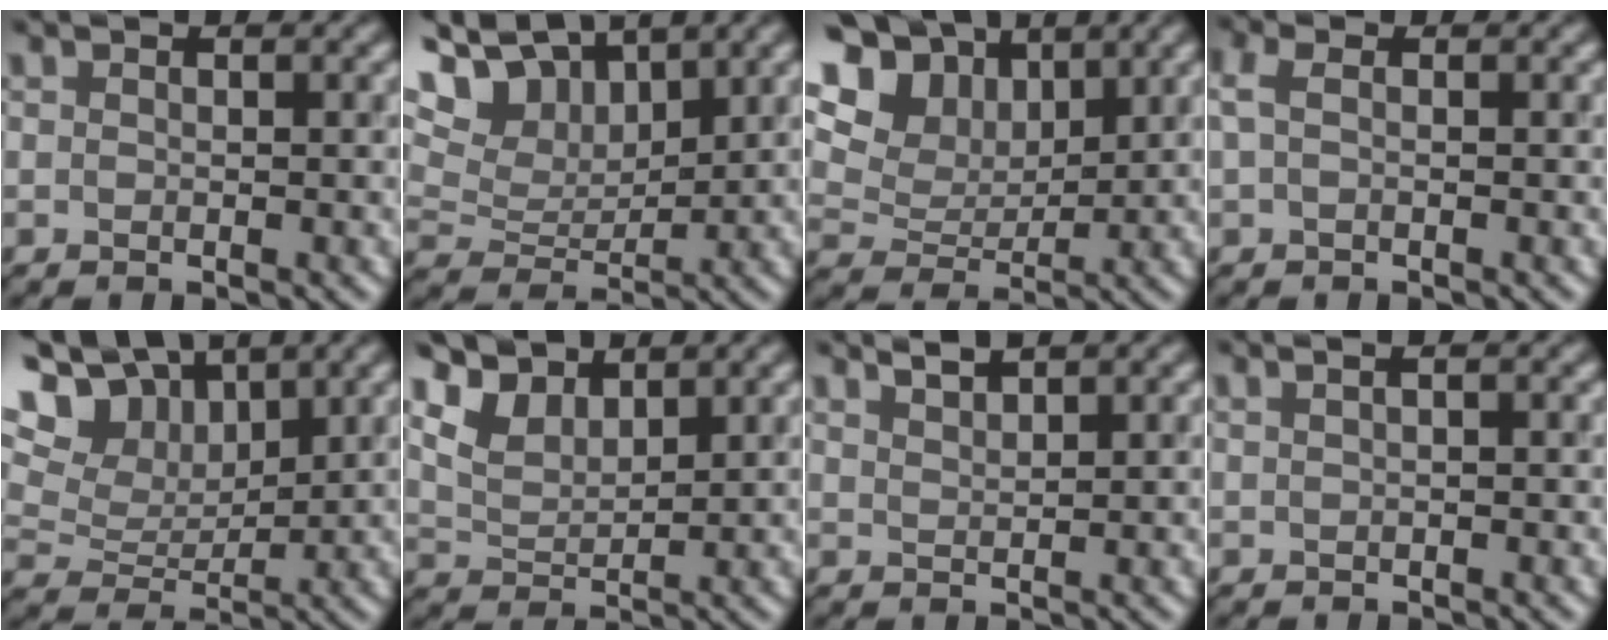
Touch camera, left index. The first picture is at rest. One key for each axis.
{"total": 9.2, "fx": 6.0, "fy": 4.4, "fz": 5.4, "tx": -0.127, "ty": 0.030, "tz": 0.097}
{"total": 13.1, "fx": 7.5, "fy": 8.6, "fz": 6.5, "tx": -0.135, "ty": 0.037, "tz": 0.134}
{"total": 1.1, "fx": 0.2, "fy": 0.4, "fz": 1.0, "tx": -0.027, "ty": 0.005, "tz": -0.003}
{"total": 10.9, "fx": 6.2, "fy": 6.4, "fz": 6.4, "tx": -0.137, "ty": 0.040, "tz": 0.094}
{"total": 4.0, "fx": 3.5, "fy": 1.4, "fz": 1.4, "tx": -0.043, "ty": 0.004, "tz": 0.069}
{"total": 1.7, "fx": 1.6, "fy": 0.0, "fz": 0.4, "tx": 0.000, "ty": 0.004, "tz": 0.027}
{"total": 0.8, "fx": 0.3, "fy": 0.1, "fz": 0.7, "tx": -0.009, "ty": 0.001, "tz": -0.002}